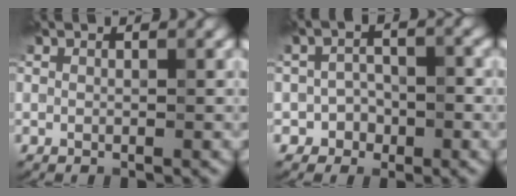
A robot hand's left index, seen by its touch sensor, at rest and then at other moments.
{"total": 2.3, "force": [-1.3, 1.8, 0.5], "torque": [0.000, 0.008, -0.025]}